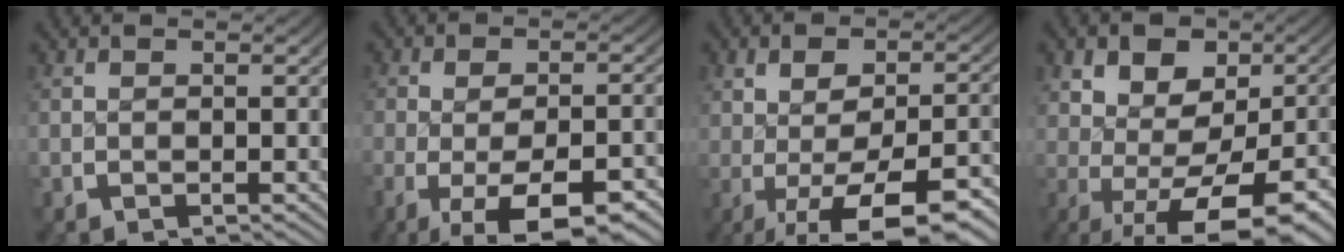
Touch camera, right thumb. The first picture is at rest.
{"total": 7.7, "force": [-3.3, 3.8, 5.9], "torque": [-0.108, -0.031, -0.037]}
{"total": 8.9, "force": [-2.7, 4.5, 7.2], "torque": [-0.120, -0.028, -0.022]}
{"total": 10.2, "force": [-1.6, 6.1, 8.1], "torque": [-0.140, -0.050, 0.002]}